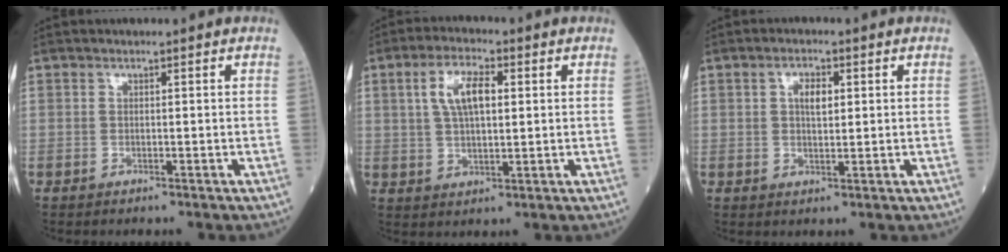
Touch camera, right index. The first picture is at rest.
{"total": 7.8, "force": [2.0, 3.2, 6.8], "torque": [-0.144, 0.014, 0.041]}
{"total": 3.8, "force": [1.0, 1.9, 3.2], "torque": [-0.066, 0.007, 0.019]}